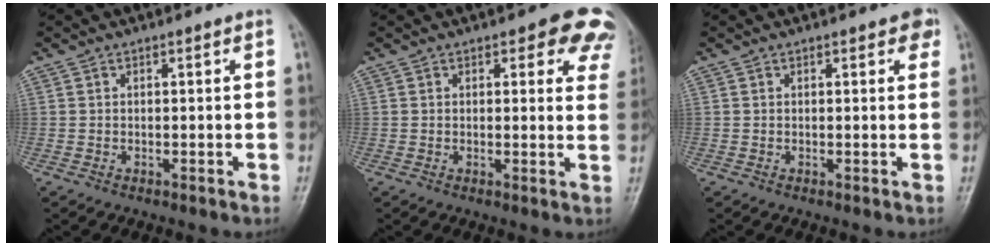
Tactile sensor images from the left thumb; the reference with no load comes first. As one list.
[{"total": 8.0, "force": [5.1, 3.9, 4.8], "torque": [-0.008, -0.020, 0.042]}, {"total": 2.6, "force": [1.3, 1.1, 1.9], "torque": [-0.010, -0.001, 0.011]}]